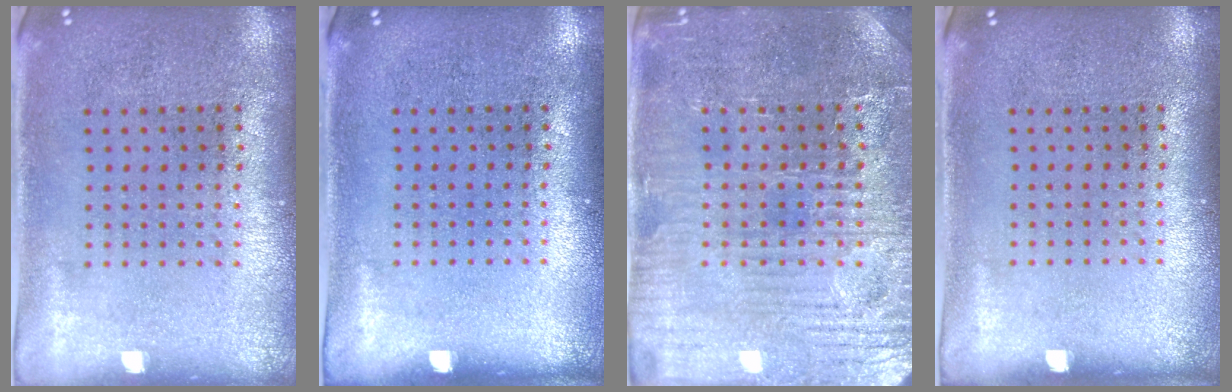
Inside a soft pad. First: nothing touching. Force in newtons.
{"total": 0.0}
{"total": 4.1, "press": 4.0, "slide": 0.9}
{"total": 0.0}